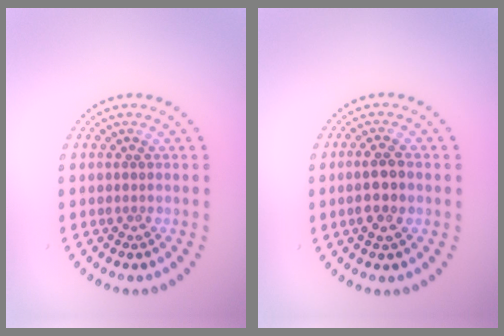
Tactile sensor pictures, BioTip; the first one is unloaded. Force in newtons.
{"total": 2.6, "press": 2.4, "slide": 1.0}